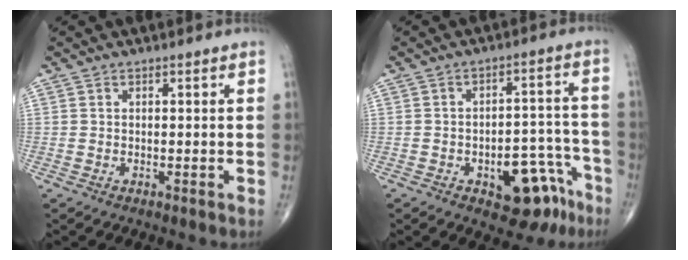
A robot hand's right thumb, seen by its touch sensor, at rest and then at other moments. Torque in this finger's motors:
{"motor_torque": [1.63, 1.30, 0.40, -0.69, 0.06]}